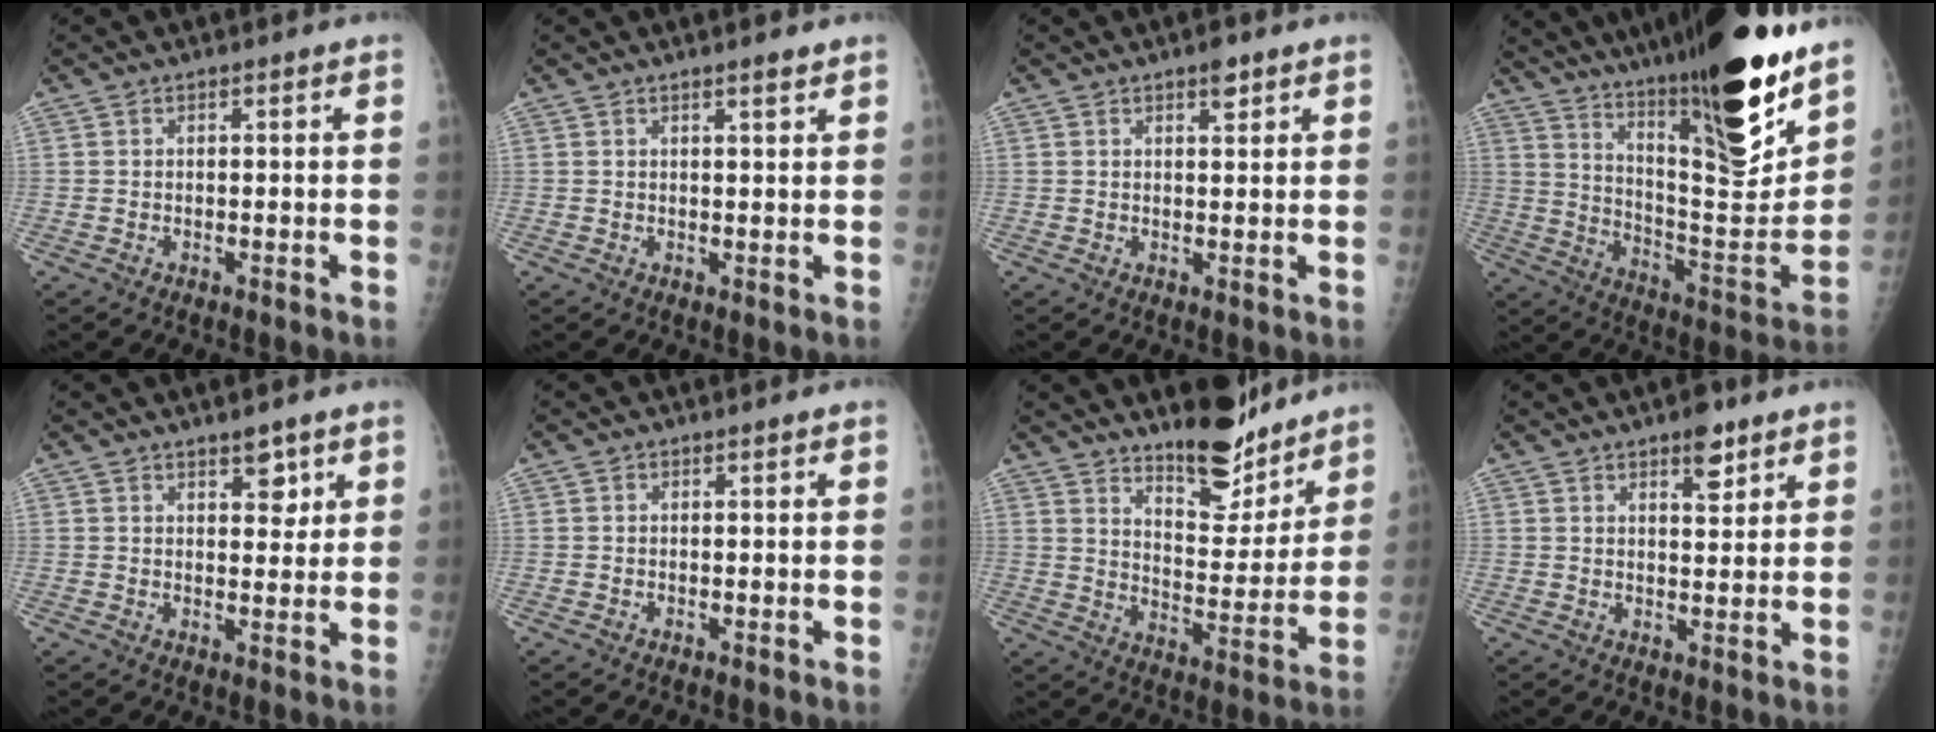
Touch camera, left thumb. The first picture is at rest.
{"total": 1.8, "force": [1.4, 0.2, 1.1], "torque": [-0.015, -0.009, 0.021]}
{"total": 2.5, "force": [1.7, 0.9, 1.6], "torque": [-0.017, -0.009, 0.024]}
{"total": 30.6, "force": [20.8, 6.5, 21.5], "torque": [-0.306, -0.088, 0.329]}
{"total": 4.2, "force": [2.6, 2.0, 2.7], "torque": [-0.016, -0.014, 0.036]}
{"total": 0.0}
{"total": 13.4, "force": [11.2, 4.6, 5.7], "torque": [-0.044, -0.096, 0.179]}
{"total": 5.0, "force": [3.3, 2.1, 3.2], "torque": [-0.031, -0.019, 0.046]}